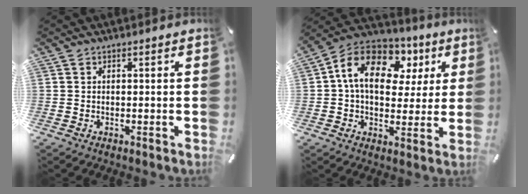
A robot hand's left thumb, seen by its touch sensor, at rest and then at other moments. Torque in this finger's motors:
{"motor_torque": [0.39, 1.00, 1.52, -1.25, 0.47]}